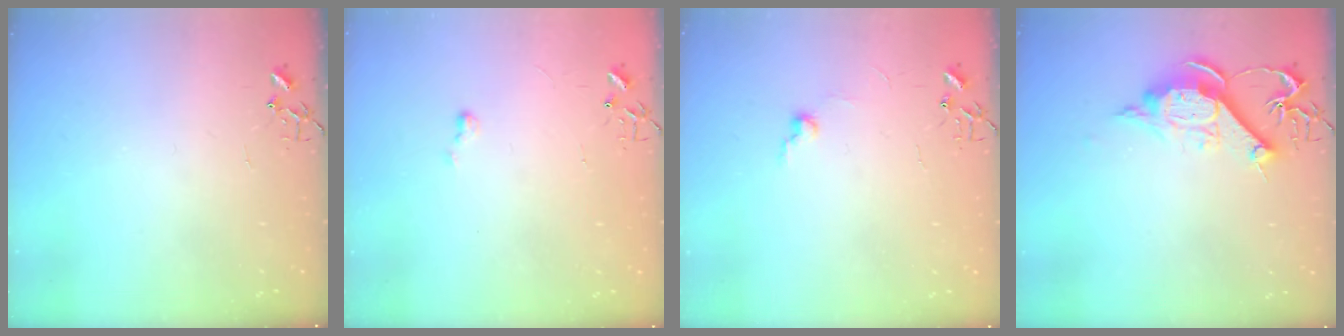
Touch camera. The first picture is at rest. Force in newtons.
{"total": 3.4, "press": 3.4, "slide": 0.5}
{"total": 5.9, "press": 5.8, "slide": 0.7}
{"total": 11.9, "press": 11.9, "slide": 1.0}